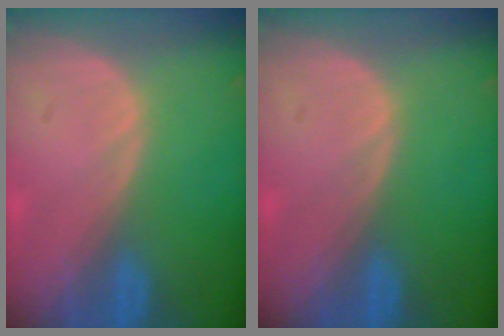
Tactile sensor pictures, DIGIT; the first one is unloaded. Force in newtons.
{"total": 0.0}